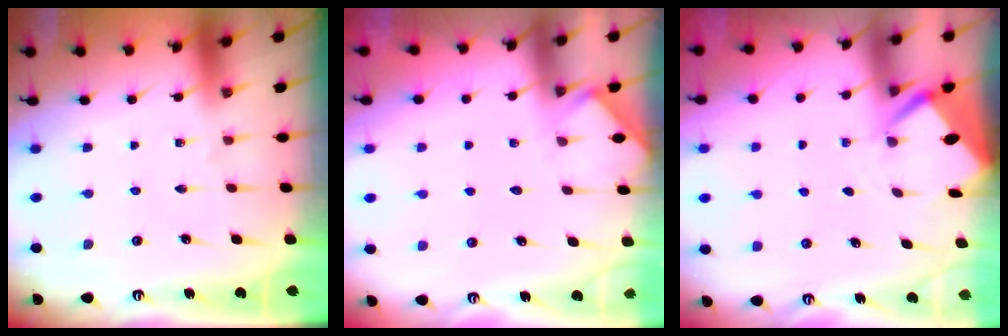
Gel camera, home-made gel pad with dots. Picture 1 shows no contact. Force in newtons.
{"total": 2.6, "press": 2.6, "slide": 0.4}
{"total": 2.6, "press": 2.6, "slide": 0.3}